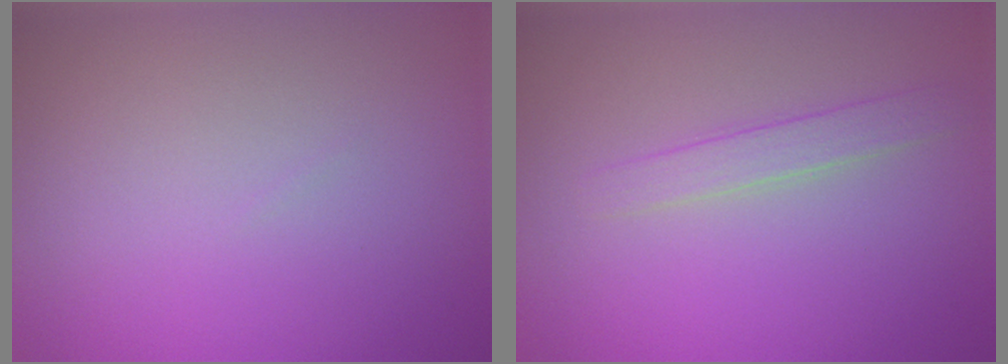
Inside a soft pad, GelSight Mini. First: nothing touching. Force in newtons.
{"total": 1.7, "press": 1.7, "slide": 0.0}